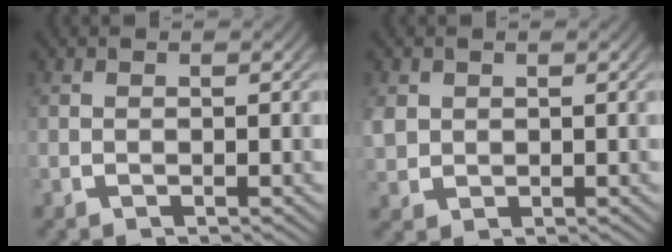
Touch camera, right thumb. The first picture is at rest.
{"total": 2.6, "force": [0.5, 2.3, 1.0], "torque": [-0.033, -0.010, 0.020]}